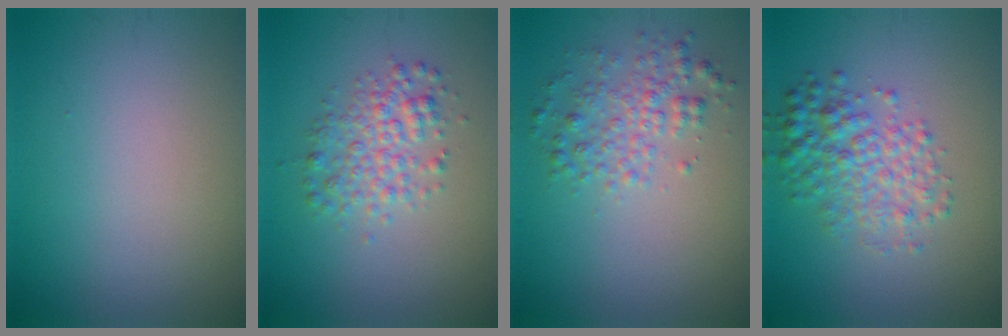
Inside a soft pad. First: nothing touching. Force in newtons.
{"total": 3.2, "press": 3.2, "slide": 0.0}
{"total": 2.9, "press": 2.9, "slide": 0.0}
{"total": 4.2, "press": 4.2, "slide": 0.1}